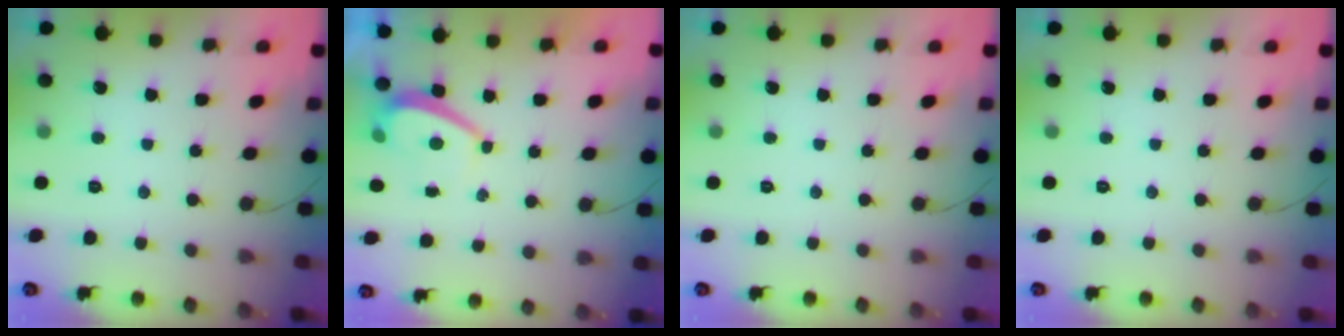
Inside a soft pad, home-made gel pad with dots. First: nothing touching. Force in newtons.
{"total": 1.7, "press": 1.6, "slide": 0.6}
{"total": 0.0}
{"total": 0.0}